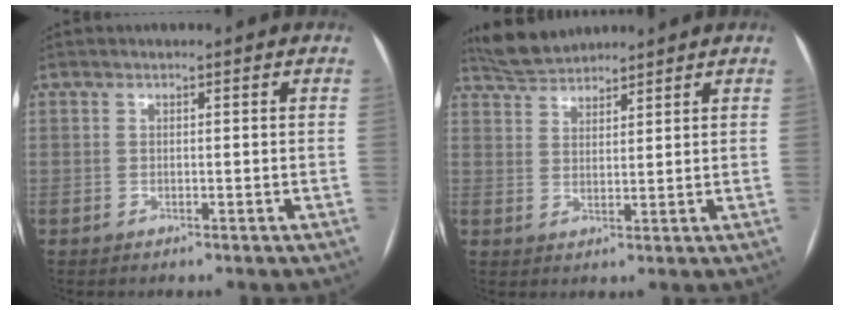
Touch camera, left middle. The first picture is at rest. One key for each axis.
{"total": 4.9, "fx": 4.8, "fy": 0.7, "fz": 0.4, "tx": -0.020, "ty": 0.021, "tz": 0.095}